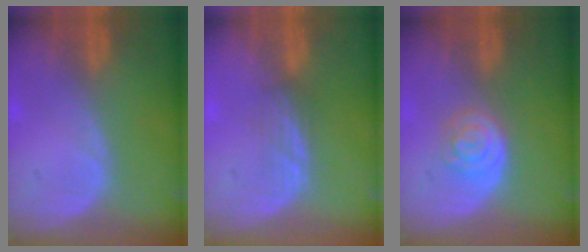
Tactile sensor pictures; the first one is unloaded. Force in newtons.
{"total": 2.3, "press": 2.2, "slide": 0.5}
{"total": 4.1, "press": 3.7, "slide": 1.9}